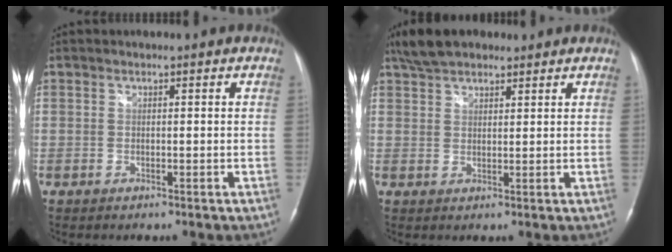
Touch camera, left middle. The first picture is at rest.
{"total": 6.9, "force": [5.4, 2.8, 3.1], "torque": [-0.063, 0.024, 0.102]}